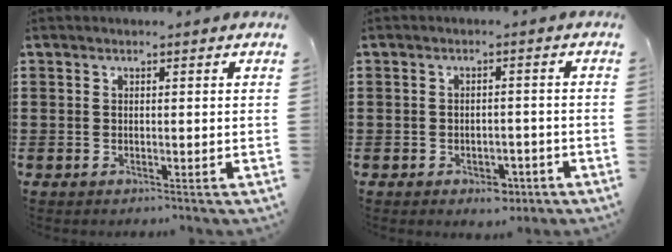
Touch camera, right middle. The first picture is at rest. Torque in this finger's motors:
{"motor_torque": [-0.06, 0.01, 0.03, 0.01]}